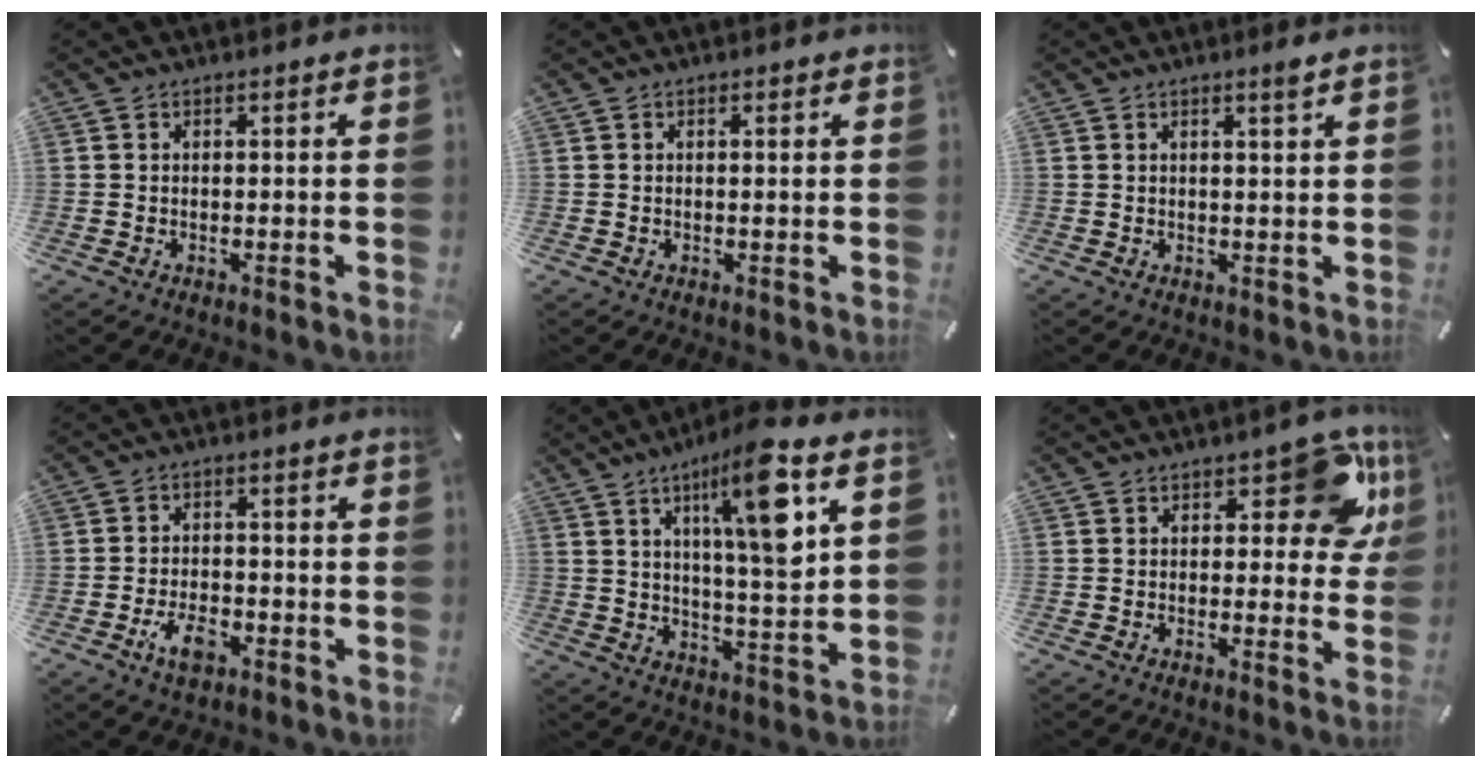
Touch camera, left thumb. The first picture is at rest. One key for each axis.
{"total": 0.6, "fx": 0.2, "fy": 0.1, "fz": 0.6, "tx": -0.011, "ty": 0.001, "tz": 0.003}
{"total": 2.0, "fx": 1.4, "fy": -0.1, "fz": 1.5, "tx": -0.031, "ty": -0.003, "tz": 0.024}
{"total": 5.9, "fx": -3.1, "fy": 3.0, "fz": 4.0, "tx": -0.088, "ty": 0.011, "tz": -0.060}
{"total": 14.8, "fx": 7.3, "fy": 3.1, "fz": 12.6, "tx": -0.203, "ty": -0.026, "tz": 0.111}
{"total": 12.0, "fx": 6.4, "fy": 5.6, "fz": 8.5, "tx": -0.084, "ty": -0.035, "tz": 0.103}